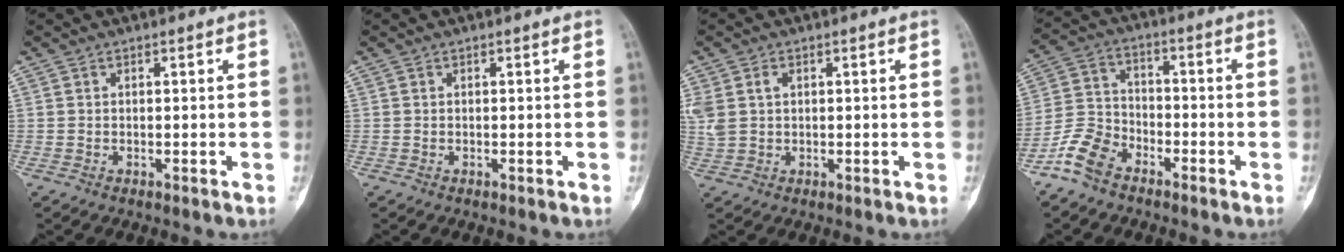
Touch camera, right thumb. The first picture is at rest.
{"total": 0.0}
{"total": 5.4, "force": [1.5, 3.8, 3.6], "torque": [-0.093, 0.012, 0.040]}
{"total": 8.1, "force": [-5.8, 4.6, 3.3], "torque": [-0.067, 0.033, -0.125]}